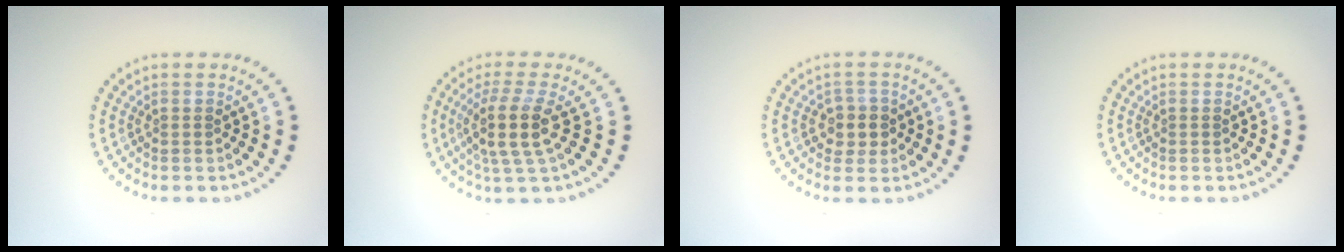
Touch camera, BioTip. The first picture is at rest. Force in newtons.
{"total": 4.0, "press": 3.1, "slide": 2.5}
{"total": 2.1, "press": 2.0, "slide": 0.7}
{"total": 0.0}